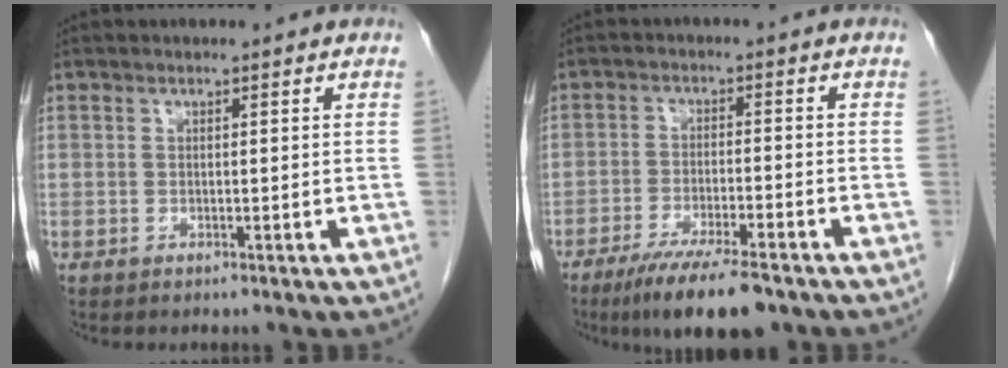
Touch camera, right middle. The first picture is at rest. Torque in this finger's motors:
{"motor_torque": [1.16, -0.98, 0.19, 0.06]}